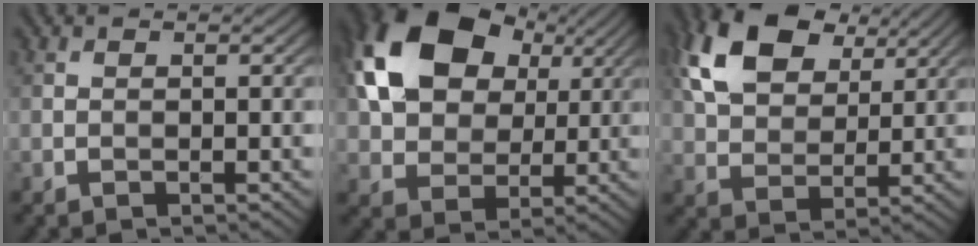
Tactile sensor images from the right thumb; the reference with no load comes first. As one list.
[{"total": 15.7, "force": [5.3, 11.2, 9.7], "torque": [-0.204, 0.021, 0.096]}, {"total": 12.6, "force": [6.2, 7.8, 7.8], "torque": [-0.185, 0.022, 0.117]}]